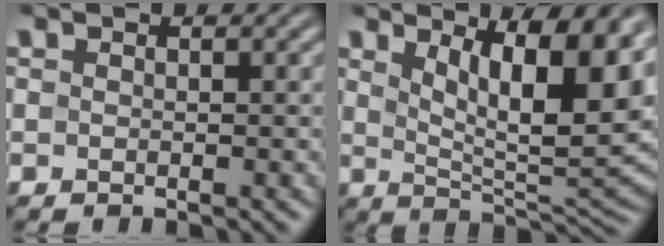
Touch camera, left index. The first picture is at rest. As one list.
[{"total": 12.1, "force": [4.4, 4.2, 10.5], "torque": [-0.127, -0.002, 0.064]}]